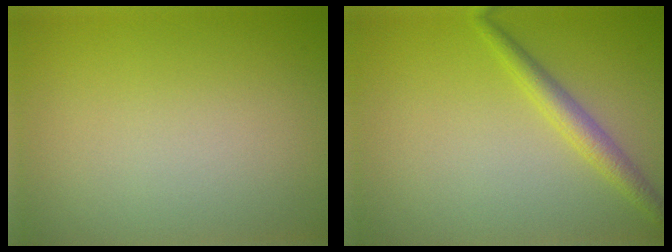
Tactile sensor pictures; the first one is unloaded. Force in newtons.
{"total": 2.3, "press": 2.3, "slide": 0.2}